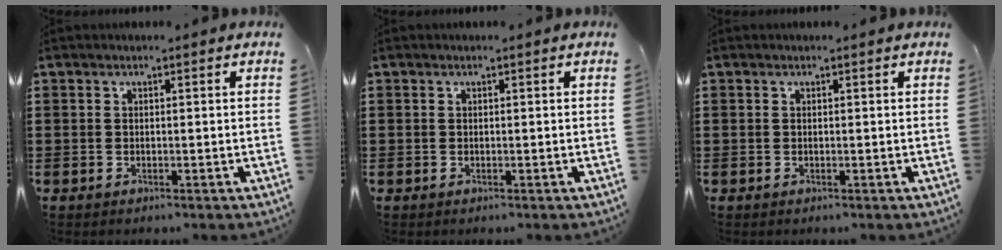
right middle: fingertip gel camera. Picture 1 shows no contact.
{"total": 0.0}
{"total": 0.0}